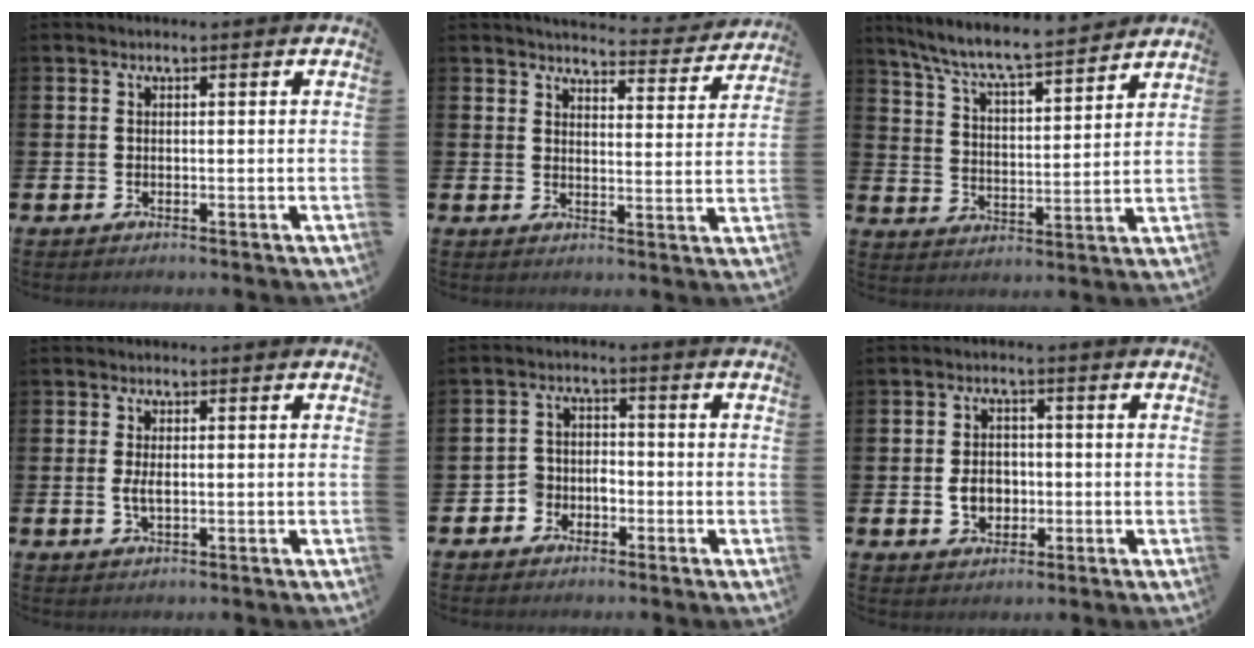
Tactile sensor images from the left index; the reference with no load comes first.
{"total": 4.5, "force": [4.4, 0.8, 0.5], "torque": [-0.014, -0.037, 0.071]}
{"total": 7.9, "force": [7.4, 0.6, 2.7], "torque": [-0.088, -0.051, 0.129]}
{"total": 1.8, "force": [0.1, 0.7, 1.7], "torque": [-0.025, 0.000, -0.002]}
{"total": 3.2, "force": [-2.2, 2.3, 0.2], "torque": [-0.015, 0.002, -0.050]}
{"total": 4.1, "force": [-0.7, 3.3, 2.4], "torque": [-0.030, -0.001, -0.020]}